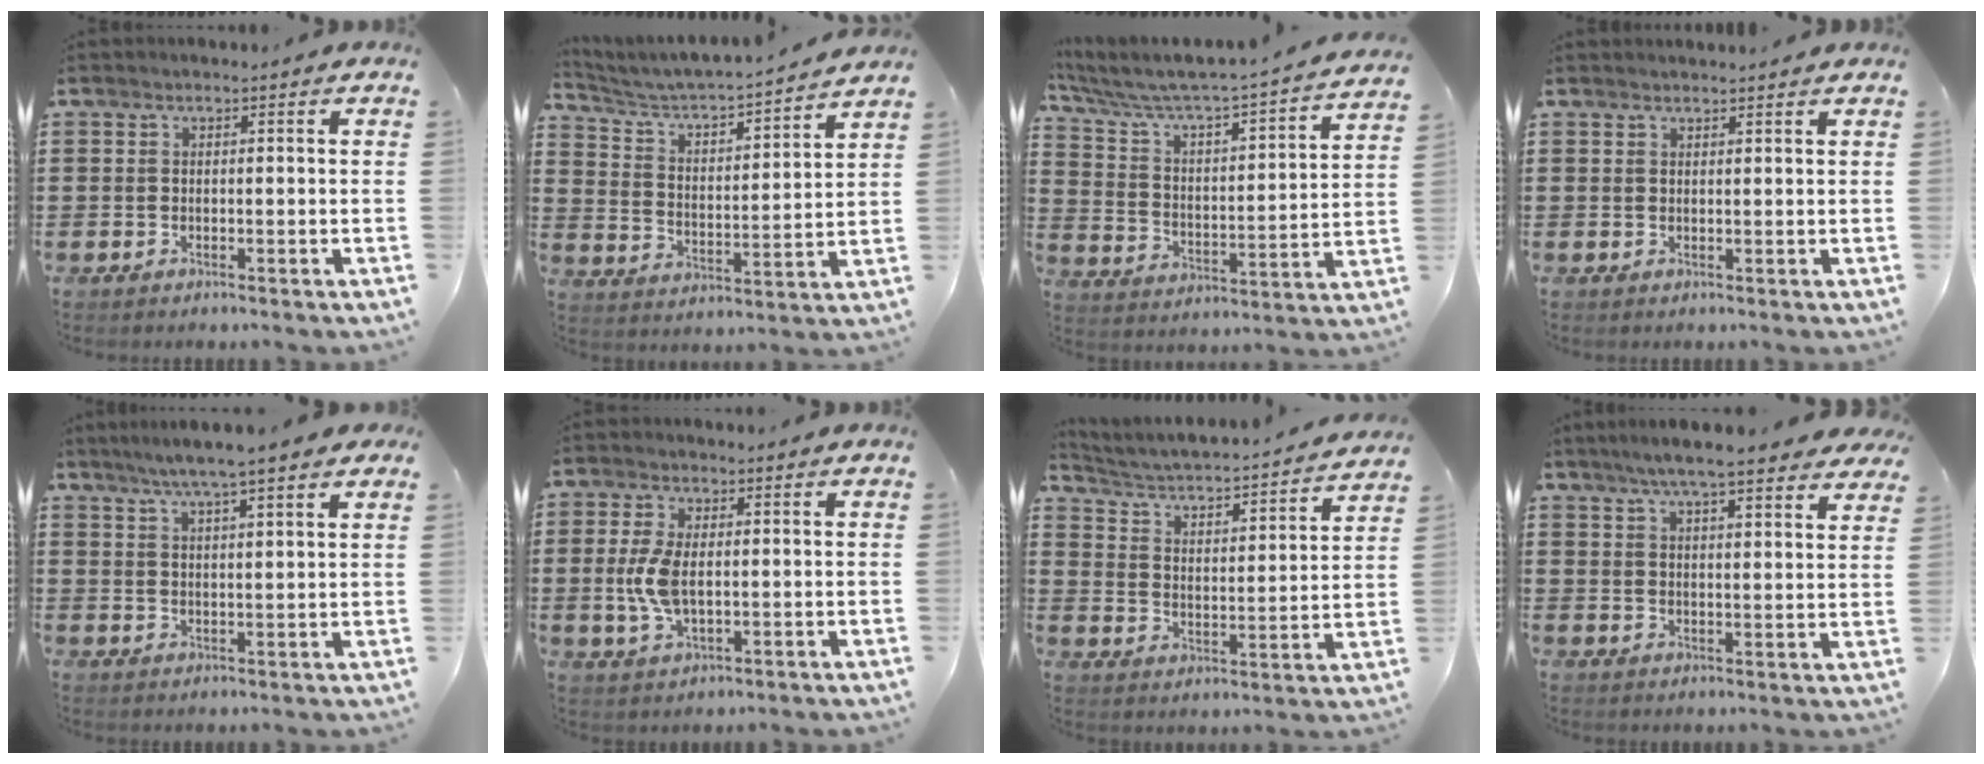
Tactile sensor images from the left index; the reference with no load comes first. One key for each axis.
{"total": 3.6, "fx": 3.4, "fy": 0.2, "fz": 1.2, "tx": -0.042, "ty": -0.034, "tz": 0.047}
{"total": 3.7, "fx": 3.4, "fy": 0.1, "fz": 1.6, "tx": -0.054, "ty": -0.046, "tz": 0.044}
{"total": 1.2, "fx": 1.1, "fy": -0.1, "fz": 0.1, "tx": -0.005, "ty": -0.003, "tz": 0.023}
{"total": 5.4, "fx": 4.4, "fy": -0.1, "fz": 3.1, "tx": -0.071, "ty": -0.010, "tz": 0.077}
{"total": 6.3, "fx": 0.2, "fy": 3.2, "fz": 5.4, "tx": -0.141, "ty": -0.004, "tz": -0.005}
{"total": 2.6, "fx": 2.4, "fy": 0.2, "fz": 1.0, "tx": -0.036, "ty": -0.032, "tz": 0.026}
{"total": 6.4, "fx": 5.7, "fy": 0.2, "fz": 3.0, "tx": -0.077, "ty": -0.017, "tz": 0.100}